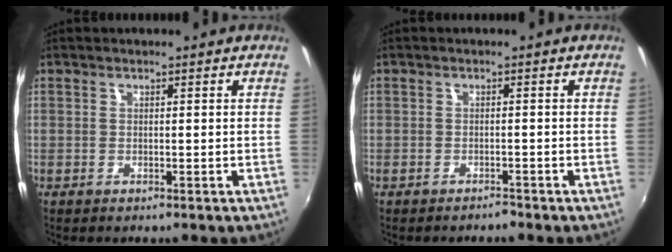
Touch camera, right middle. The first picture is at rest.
{"total": 1.4, "force": [-1.4, 0.3, 0.3], "torque": [-0.010, -0.003, -0.023]}